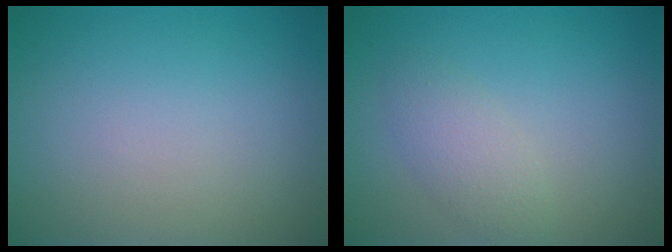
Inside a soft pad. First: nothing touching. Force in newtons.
{"total": 2.1, "press": 2.1, "slide": 0.0}